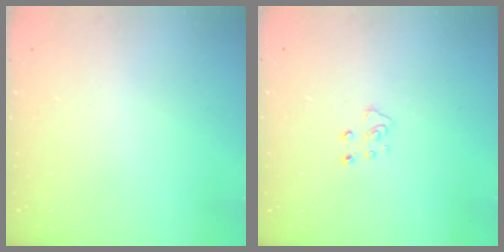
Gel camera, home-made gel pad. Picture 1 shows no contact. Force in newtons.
{"total": 5.7, "press": 5.7, "slide": 0.7}